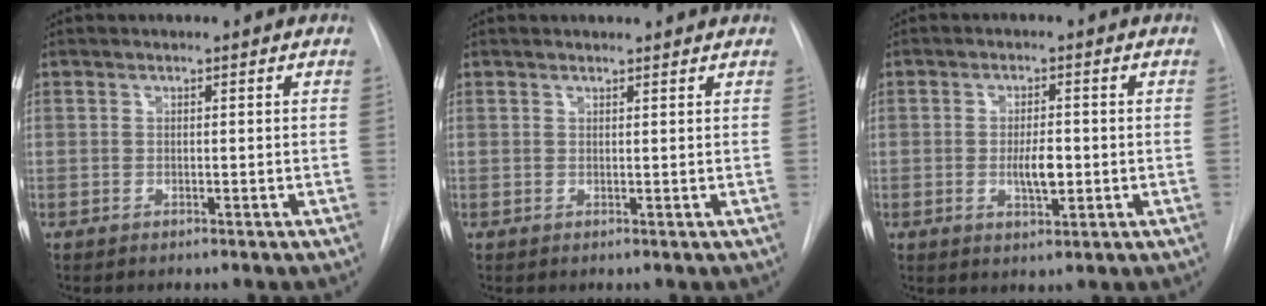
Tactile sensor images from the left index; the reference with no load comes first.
{"total": 3.3, "force": [3.3, 0.5, 0.5], "torque": [-0.012, 0.016, 0.036]}
{"total": 4.0, "force": [-0.5, 1.4, 3.7], "torque": [-0.063, -0.002, -0.005]}